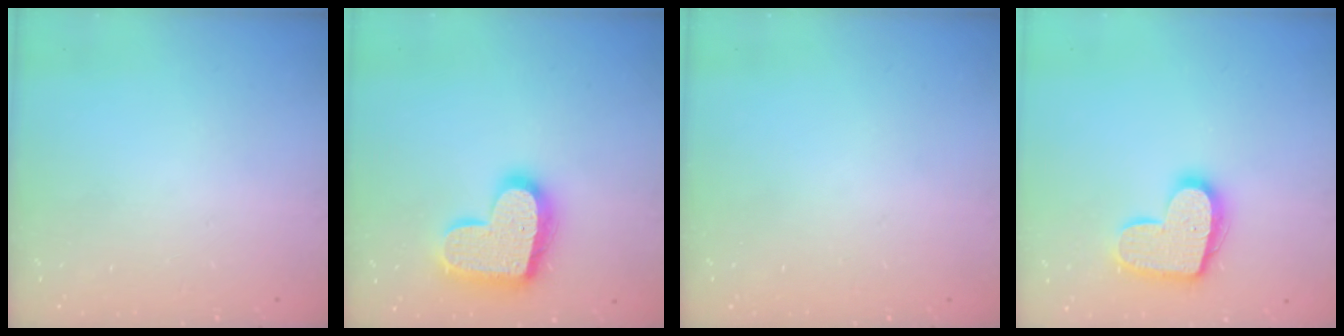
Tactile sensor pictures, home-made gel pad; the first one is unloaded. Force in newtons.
{"total": 18.1, "press": 18.1, "slide": 1.1}
{"total": 0.0}
{"total": 14.5, "press": 14.5, "slide": 0.7}